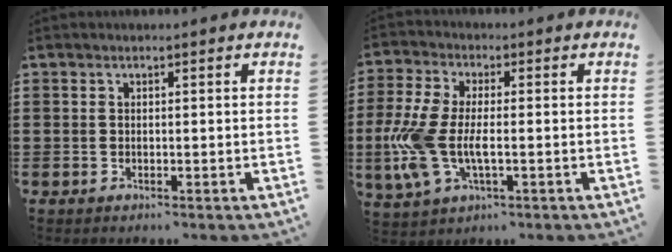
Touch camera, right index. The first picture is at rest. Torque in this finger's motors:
{"motor_torque": [2.14, 0.00, 1.05, 0.21]}